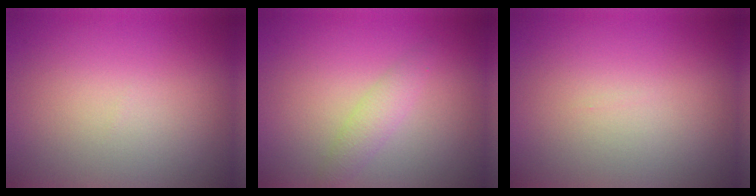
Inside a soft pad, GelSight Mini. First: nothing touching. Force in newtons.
{"total": 1.7, "press": 1.7, "slide": 0.1}
{"total": 0.0}